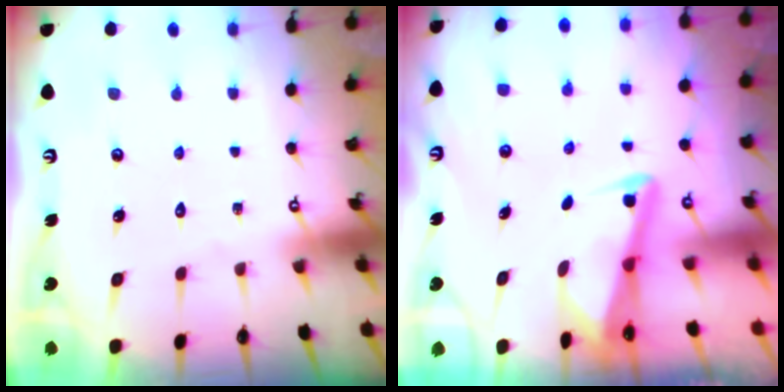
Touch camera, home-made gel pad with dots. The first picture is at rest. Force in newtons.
{"total": 2.9, "press": 2.8, "slide": 0.4}